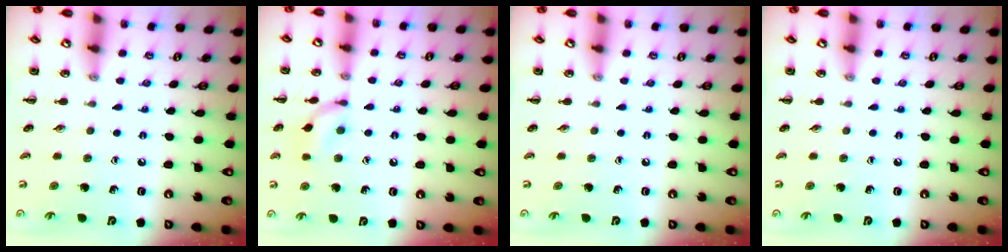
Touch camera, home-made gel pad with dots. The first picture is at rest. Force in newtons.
{"total": 9.4, "press": 9.4, "slide": 0.5}
{"total": 0.0}
{"total": 0.0}